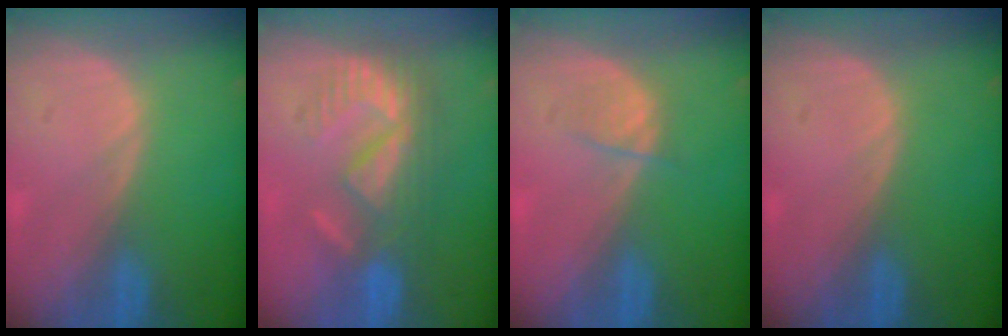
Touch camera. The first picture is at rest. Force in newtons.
{"total": 9.2, "press": 8.0, "slide": 4.6}
{"total": 1.9, "press": 1.9, "slide": 0.4}
{"total": 0.0}